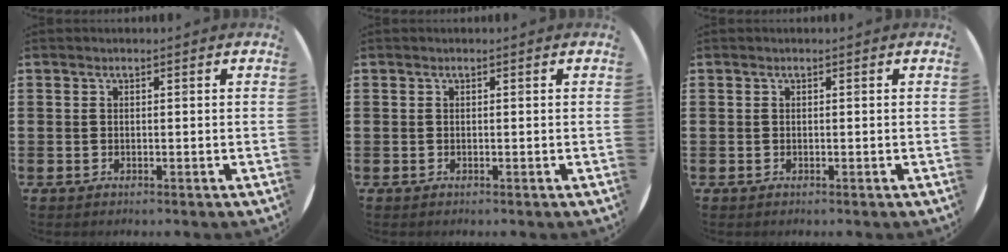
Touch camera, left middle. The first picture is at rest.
{"total": 0.0}
{"total": 0.0}